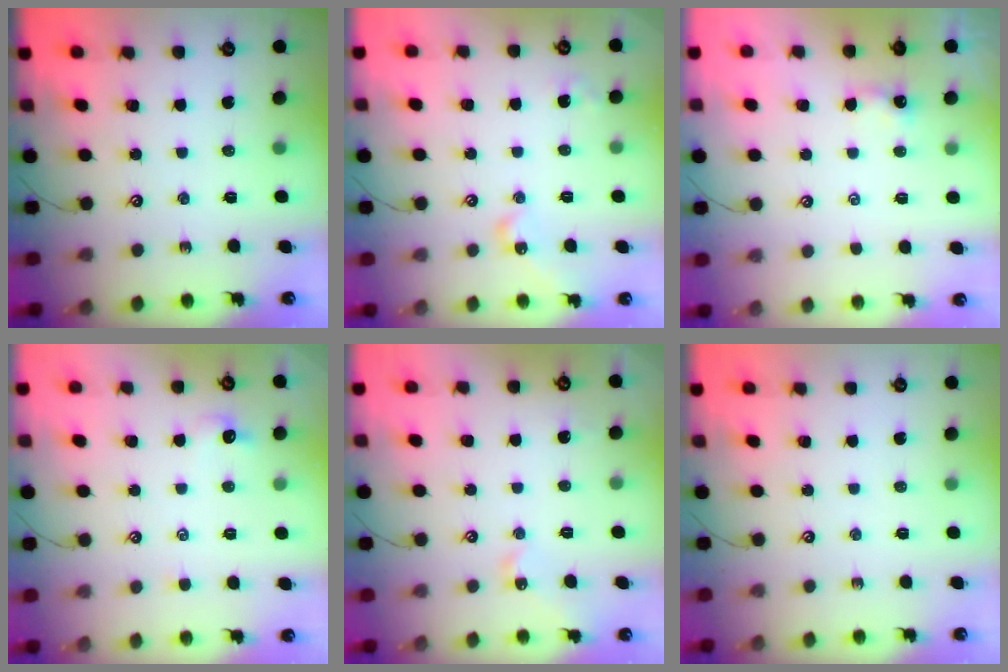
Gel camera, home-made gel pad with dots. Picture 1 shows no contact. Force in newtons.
{"total": 8.2, "press": 8.2, "slide": 0.9}
{"total": 3.6, "press": 3.6, "slide": 0.1}
{"total": 1.0, "press": 0.9, "slide": 0.4}
{"total": 3.0, "press": 3.0, "slide": 0.1}
{"total": 0.0}